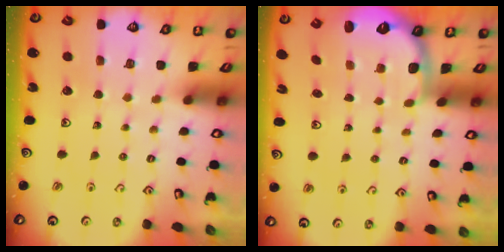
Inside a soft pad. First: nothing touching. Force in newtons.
{"total": 2.8, "press": 2.0, "slide": 2.0}